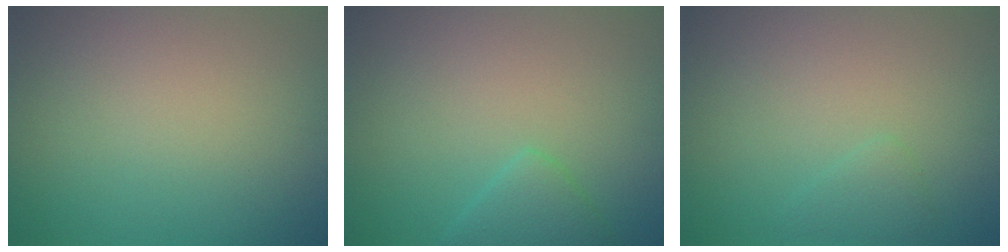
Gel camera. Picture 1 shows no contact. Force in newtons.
{"total": 2.3, "press": 2.3, "slide": 0.3}
{"total": 1.1, "press": 1.1, "slide": 0.1}